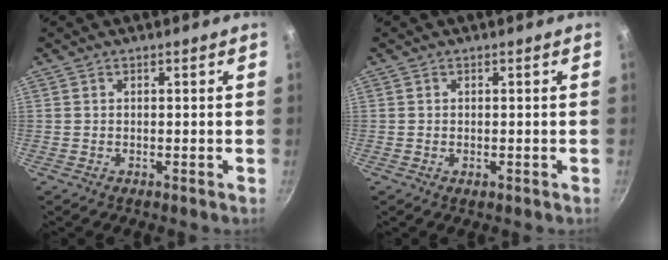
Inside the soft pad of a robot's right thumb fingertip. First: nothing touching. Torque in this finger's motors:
{"motor_torque": [-0.18, -0.09, -0.15, 0.16, 0.01]}